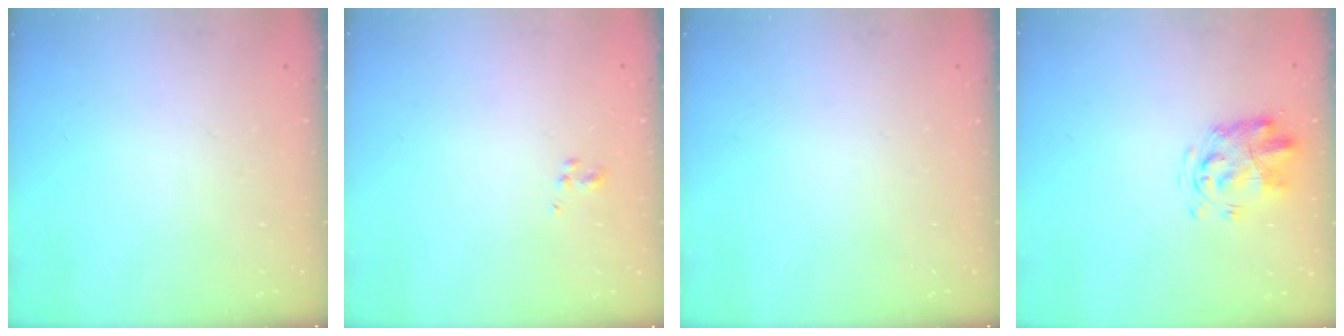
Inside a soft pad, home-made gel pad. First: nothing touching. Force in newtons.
{"total": 1.3, "press": 1.2, "slide": 0.6}
{"total": 0.0}
{"total": 3.3, "press": 3.2, "slide": 0.8}